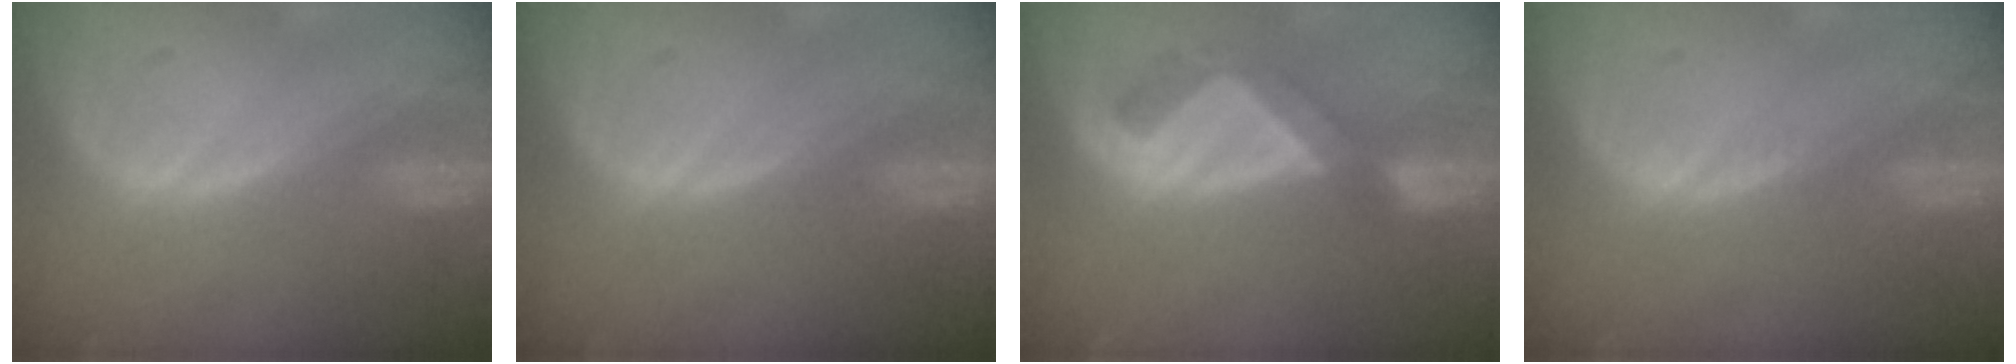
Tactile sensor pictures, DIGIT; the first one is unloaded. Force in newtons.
{"total": 0.0}
{"total": 5.1, "press": 4.7, "slide": 2.0}
{"total": 0.7, "press": 0.6, "slide": 0.4}